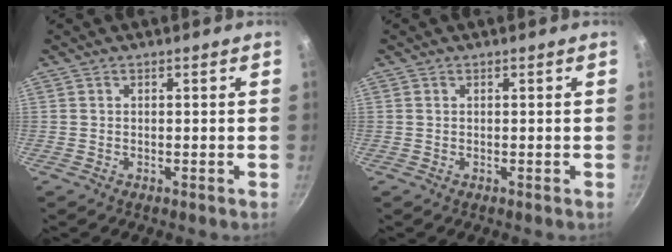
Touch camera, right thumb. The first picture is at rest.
{"total": 0.0}